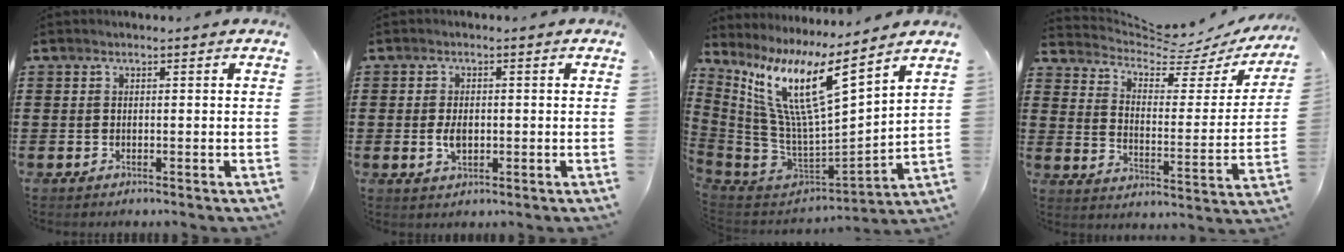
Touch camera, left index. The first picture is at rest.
{"total": 3.0, "force": [-0.1, 1.7, 2.5], "torque": [-0.055, 0.001, -0.004]}
{"total": 12.7, "force": [7.3, 1.8, 10.3], "torque": [-0.242, -0.066, 0.115]}
{"total": 5.5, "force": [4.9, 1.1, 2.1], "torque": [-0.059, -0.042, 0.078]}